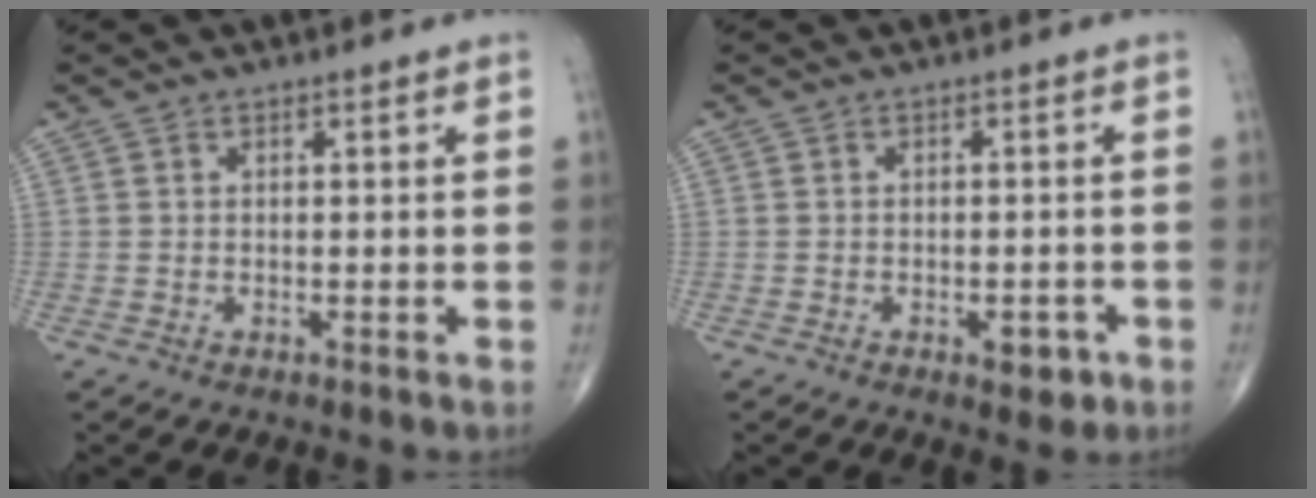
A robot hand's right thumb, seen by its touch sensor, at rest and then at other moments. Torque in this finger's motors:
{"motor_torque": [0.42, 0.42, -0.09, -0.08, 0.14]}